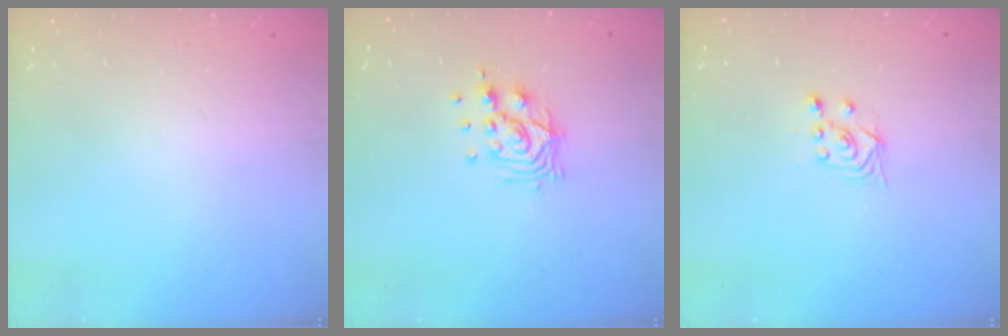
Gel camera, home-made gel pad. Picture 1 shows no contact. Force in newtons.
{"total": 10.3, "press": 10.3, "slide": 0.9}
{"total": 2.5, "press": 2.2, "slide": 1.2}